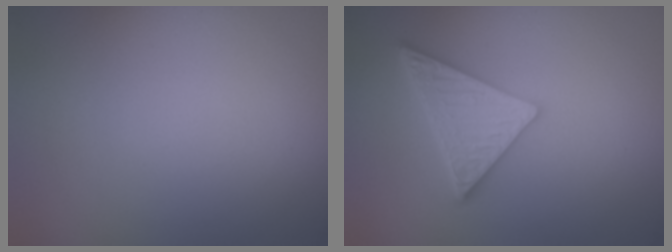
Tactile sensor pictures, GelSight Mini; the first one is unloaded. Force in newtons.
{"total": 4.8, "press": 4.2, "slide": 2.4}